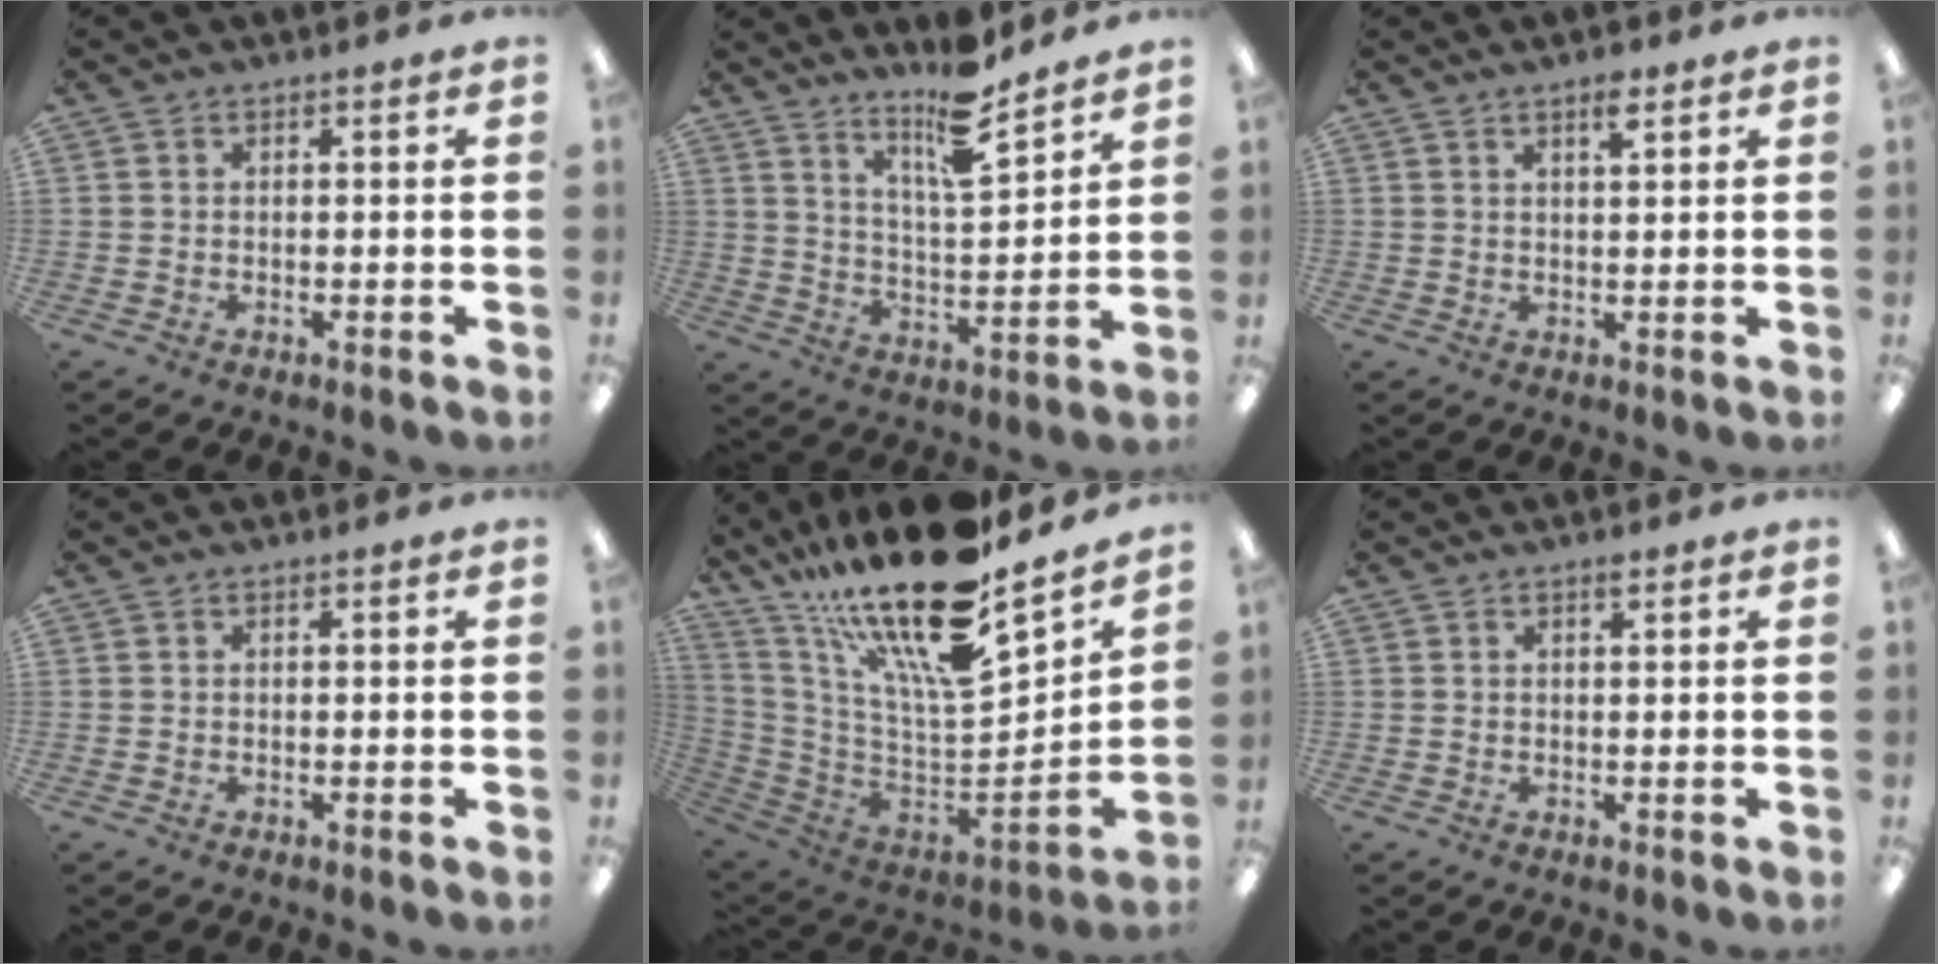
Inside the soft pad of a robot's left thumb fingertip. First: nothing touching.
{"total": 11.5, "force": [9.5, 2.4, 6.1], "torque": [-0.089, -0.070, 0.161]}
{"total": 3.3, "force": [2.4, 0.8, 2.1], "torque": [-0.030, -0.005, 0.039]}
{"total": 0.0}
{"total": 25.4, "force": [17.2, 7.2, 17.4], "torque": [-0.303, -0.137, 0.287]}
{"total": 1.0, "force": [0.8, 0.2, 0.6], "torque": [-0.006, -0.003, 0.012]}